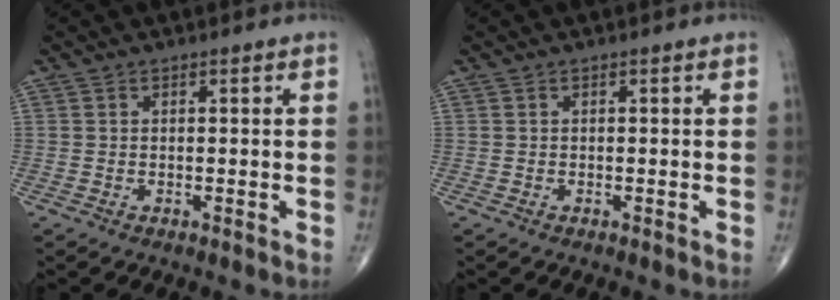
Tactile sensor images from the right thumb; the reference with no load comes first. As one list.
[{"total": 0.0}]